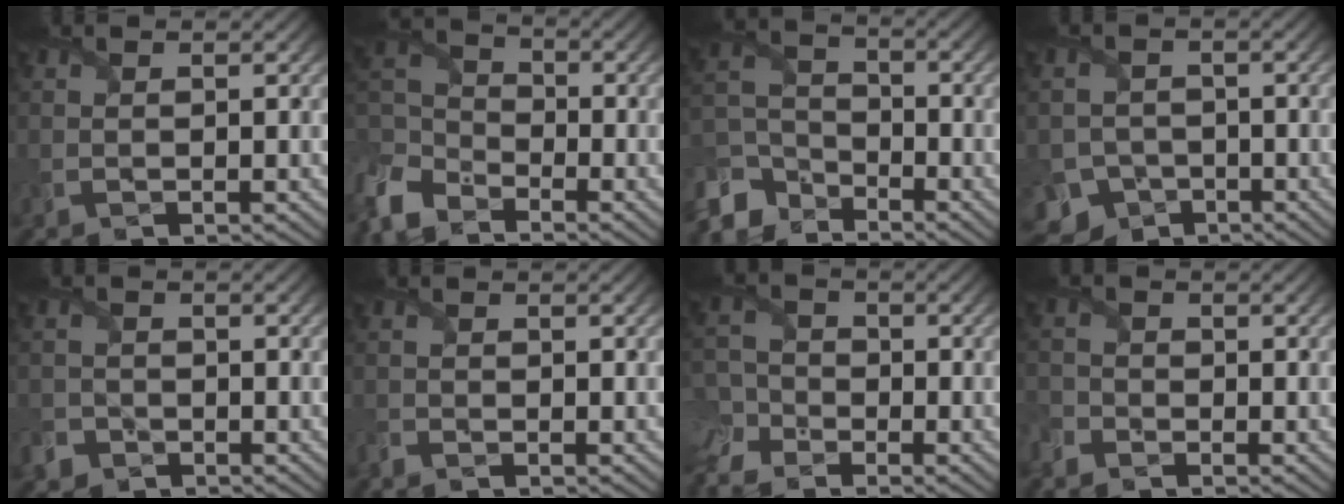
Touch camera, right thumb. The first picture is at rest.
{"total": 7.5, "force": [-5.4, 4.0, 3.4], "torque": [-0.097, -0.020, -0.126]}
{"total": 8.4, "force": [-6.4, 4.6, 2.9], "torque": [-0.078, -0.013, -0.148]}
{"total": 7.6, "force": [-4.5, 5.9, 1.7], "torque": [-0.034, -0.027, -0.085]}
{"total": 3.0, "force": [-2.2, 1.9, 0.7], "torque": [-0.021, -0.006, -0.052]}
{"total": 1.5, "force": [-1.4, 0.3, 0.2], "torque": [-0.011, -0.008, -0.037]}
{"total": 6.3, "force": [-4.9, 3.4, 2.2], "torque": [-0.073, -0.025, -0.099]}
{"total": 2.6, "force": [-2.2, 1.3, 0.6], "torque": [-0.021, -0.008, -0.060]}